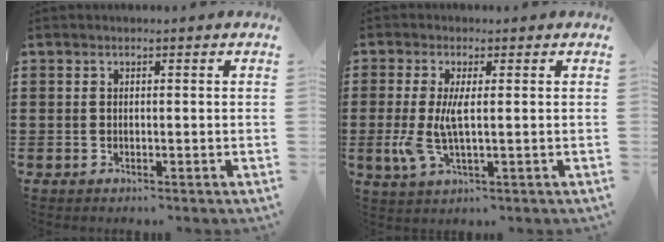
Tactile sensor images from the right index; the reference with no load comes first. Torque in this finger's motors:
{"motor_torque": [1.26, -0.18, 0.30, 0.17]}